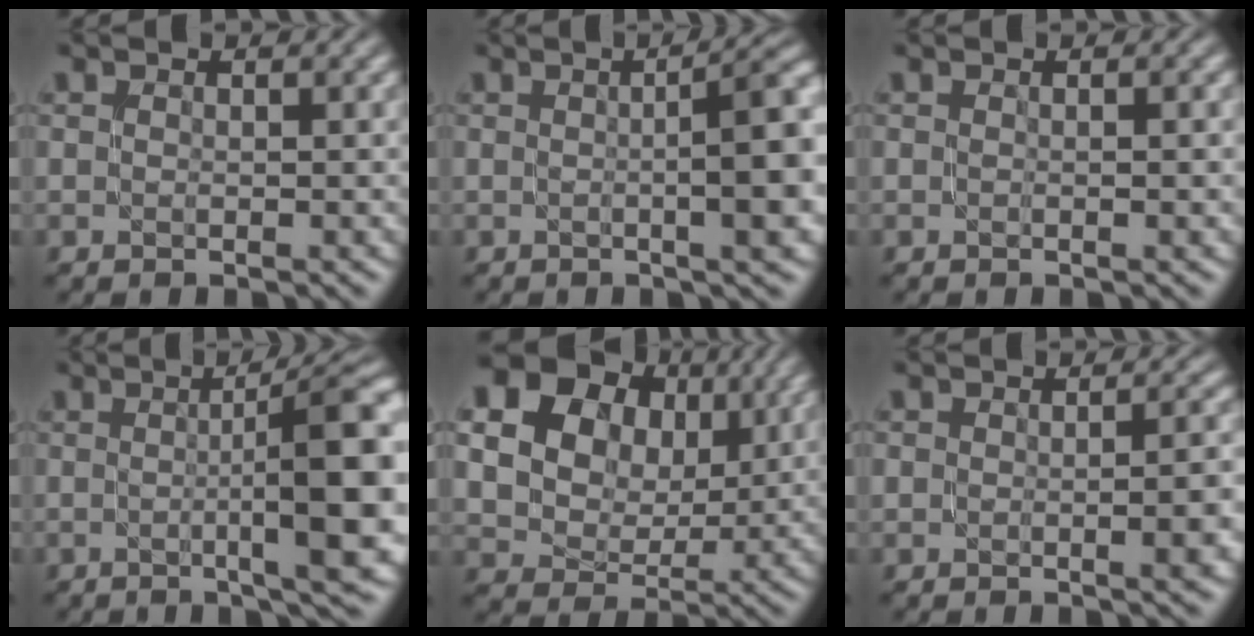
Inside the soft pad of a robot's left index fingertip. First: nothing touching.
{"total": 8.2, "force": [0.2, 2.1, 7.9], "torque": [-0.076, 0.010, 0.004]}
{"total": 0.7, "force": [0.0, 0.1, 0.7], "torque": [-0.011, 0.000, -0.001]}
{"total": 11.7, "force": [0.1, 2.6, 11.4], "torque": [-0.121, 0.006, 0.003]}
{"total": 22.5, "force": [8.9, 18.4, 9.6], "torque": [-0.239, 0.017, 0.150]}
{"total": 3.1, "force": [-0.4, 1.1, 2.9], "torque": [-0.033, -0.005, 0.000]}